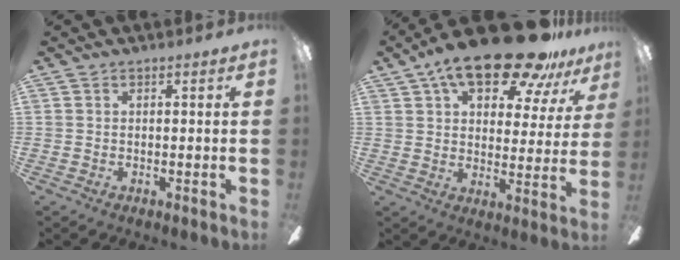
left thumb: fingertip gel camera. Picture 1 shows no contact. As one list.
[{"total": 19.3, "force": [14.1, 6.9, 11.3], "torque": [-0.178, -0.084, 0.237]}]